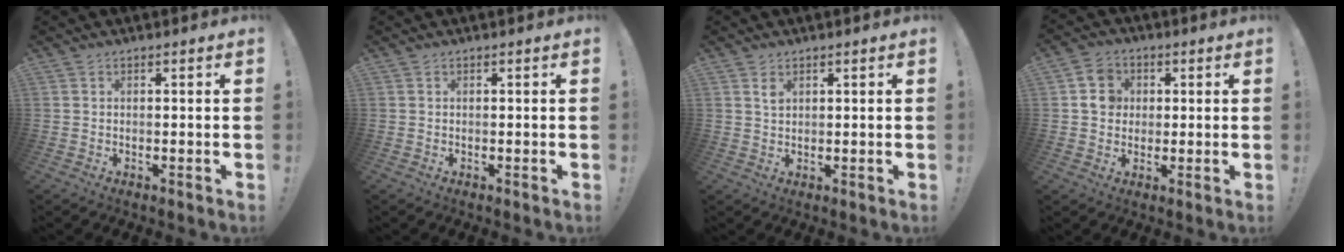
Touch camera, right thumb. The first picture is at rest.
{"total": 0.0}
{"total": 1.8, "force": [1.1, 1.0, 1.0], "torque": [-0.010, -0.007, 0.018]}
{"total": 7.7, "force": [1.6, 6.9, 3.2], "torque": [-0.048, 0.009, 0.034]}